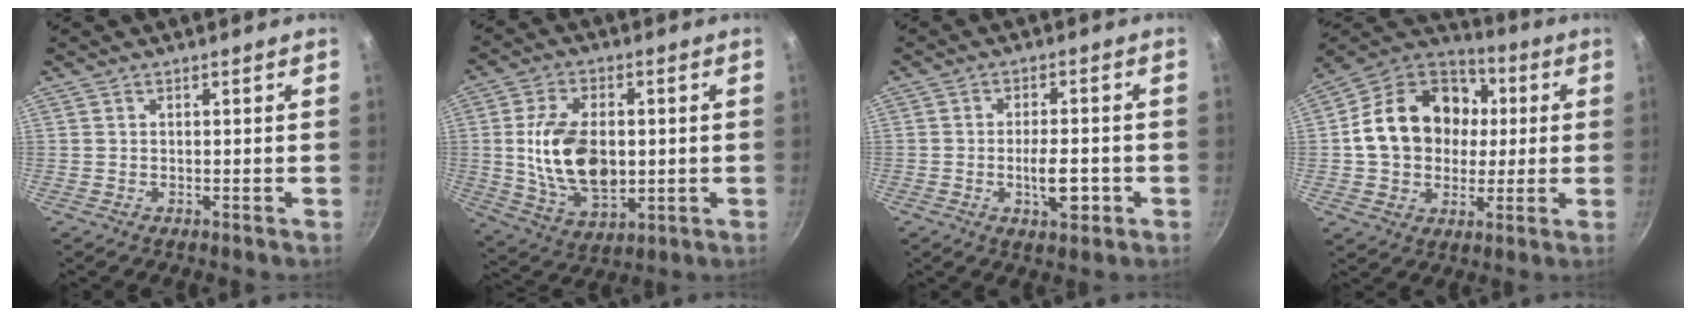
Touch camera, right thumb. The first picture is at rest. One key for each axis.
{"total": 15.3, "fx": 0.3, "fy": 9.2, "fz": 12.2, "tx": -0.205, "ty": -0.005, "tz": 0.011}
{"total": 6.4, "fx": -2.0, "fy": 2.8, "fz": 5.5, "tx": -0.072, "ty": 0.007, "tz": -0.030}
{"total": 20.2, "fx": 1.9, "fy": 16.2, "fz": 11.9, "tx": -0.181, "ty": 0.030, "tz": 0.026}